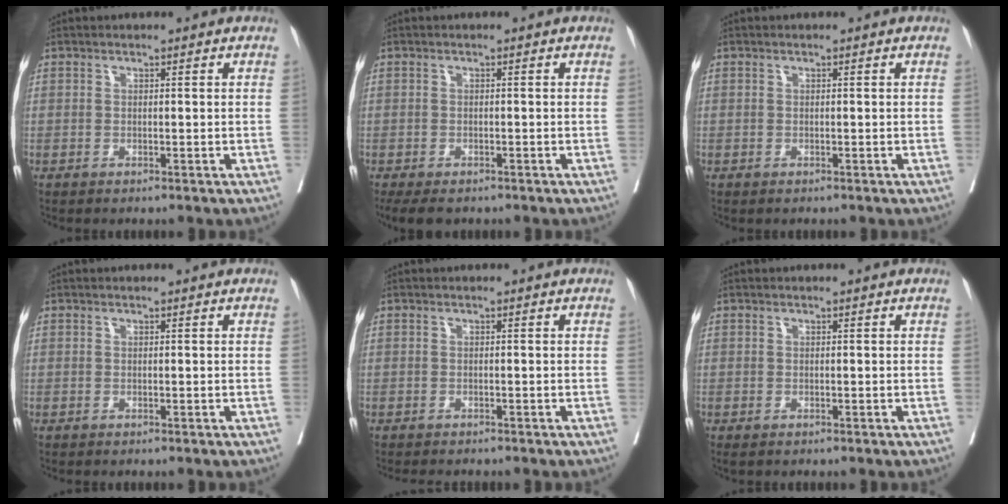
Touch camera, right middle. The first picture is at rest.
{"total": 5.6, "force": [-4.3, 2.4, 2.7], "torque": [-0.040, -0.010, -0.066]}
{"total": 0.0}
{"total": 0.0}
{"total": 2.5, "force": [-2.2, 0.6, 0.9], "torque": [-0.014, -0.005, -0.029]}
{"total": 0.0}